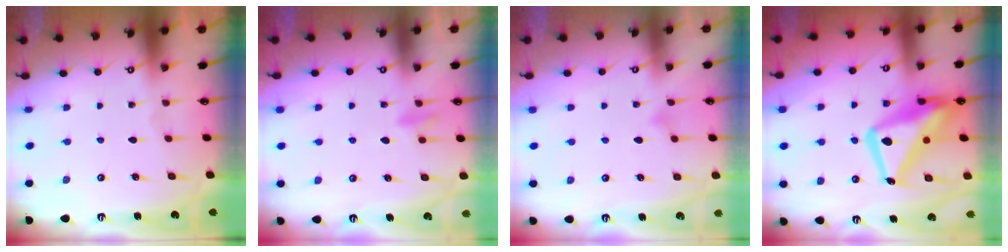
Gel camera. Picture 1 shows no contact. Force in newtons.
{"total": 7.2, "press": 7.2, "slide": 1.0}
{"total": 6.3, "press": 6.3, "slide": 0.6}
{"total": 18.5, "press": 18.4, "slide": 1.8}